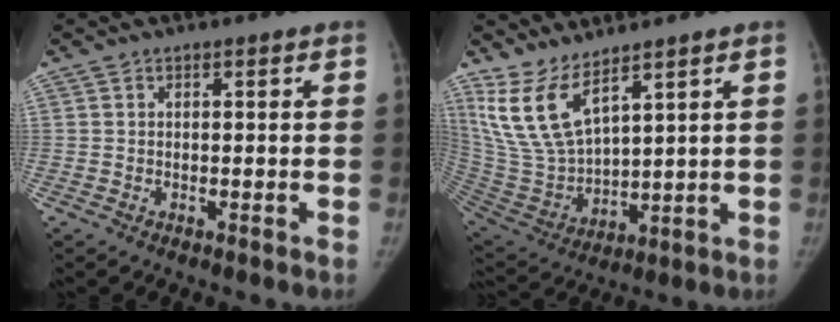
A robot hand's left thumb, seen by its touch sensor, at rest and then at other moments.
{"total": 12.0, "force": [8.4, 4.2, 7.5], "torque": [-0.148, -0.051, 0.196]}